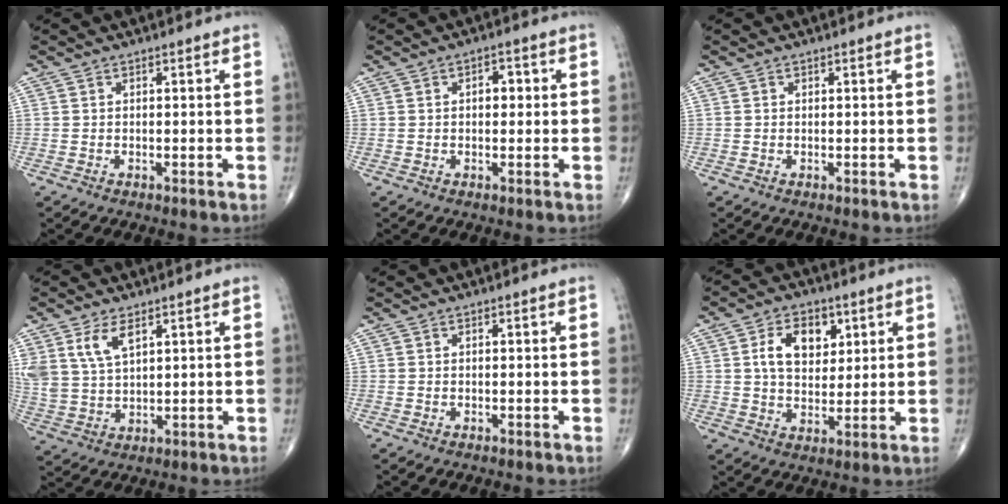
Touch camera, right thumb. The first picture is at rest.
{"total": 3.0, "force": [0.4, 1.9, 2.3], "torque": [-0.020, 0.009, 0.002]}
{"total": 0.0}
{"total": 7.9, "force": [4.1, 4.0, 5.4], "torque": [-0.107, -0.011, 0.091]}
{"total": 0.0}
{"total": 9.7, "force": [3.2, 6.4, 6.6], "torque": [-0.084, -0.009, 0.056]}